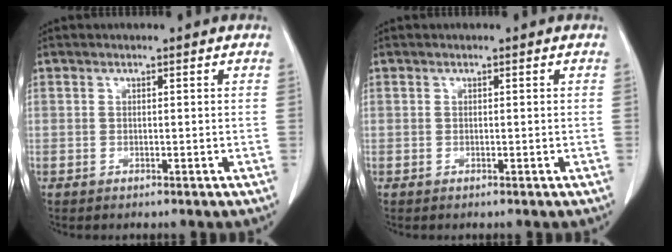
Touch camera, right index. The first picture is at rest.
{"total": 0.0}